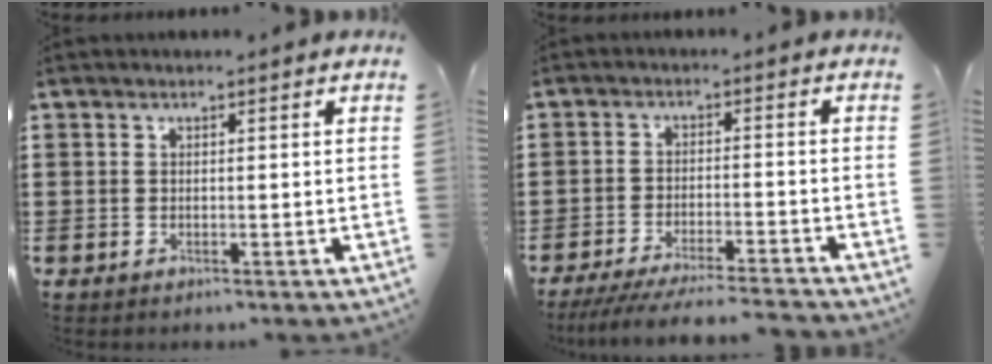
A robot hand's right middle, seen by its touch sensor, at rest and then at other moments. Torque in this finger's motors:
{"motor_torque": [2.14, 0.00, 0.27, 0.13]}